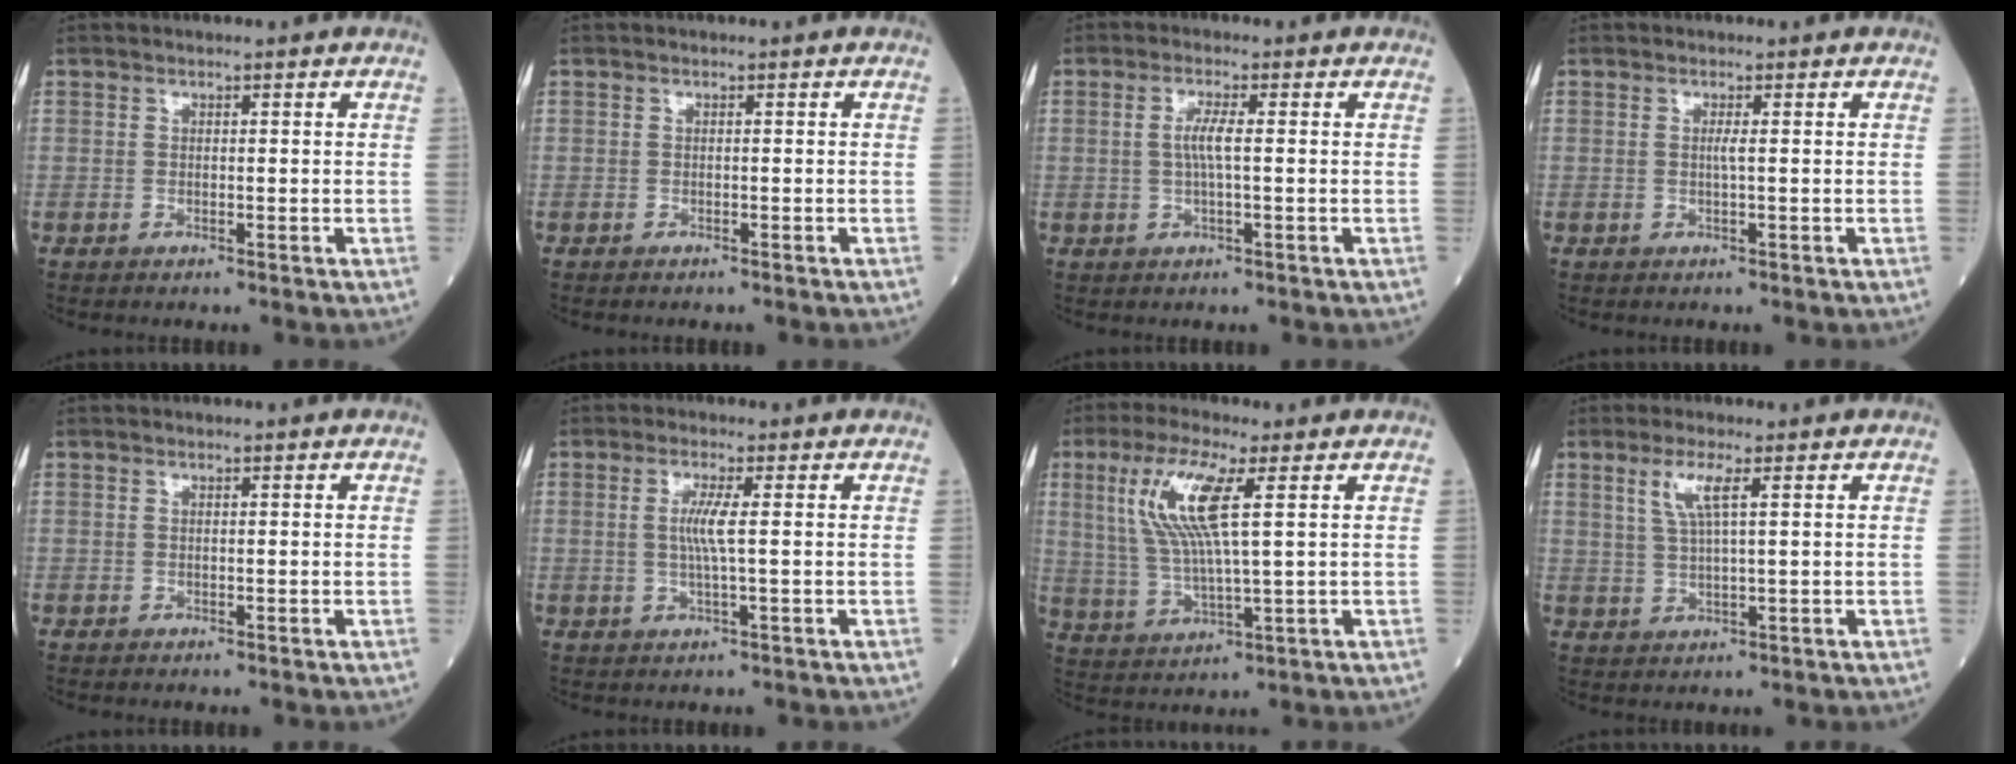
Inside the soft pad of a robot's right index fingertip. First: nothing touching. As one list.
[{"total": 0.8, "force": [-0.7, 0.1, 0.4], "torque": [-0.004, -0.001, -0.010]}, {"total": 3.1, "force": [0.2, 0.1, 3.1], "torque": [-0.065, 0.001, 0.002]}, {"total": 0.9, "force": [0.0, -0.3, 0.8], "torque": [-0.018, -0.001, -0.002]}, {"total": 0.0}, {"total": 3.6, "force": [0.4, -0.4, 3.5], "torque": [-0.076, -0.004, 0.005]}, {"total": 10.7, "force": [3.5, 1.0, 10.0], "torque": [-0.222, 0.003, 0.067]}, {"total": 4.3, "force": [1.9, 0.3, 3.9], "torque": [-0.086, 0.002, 0.040]}]